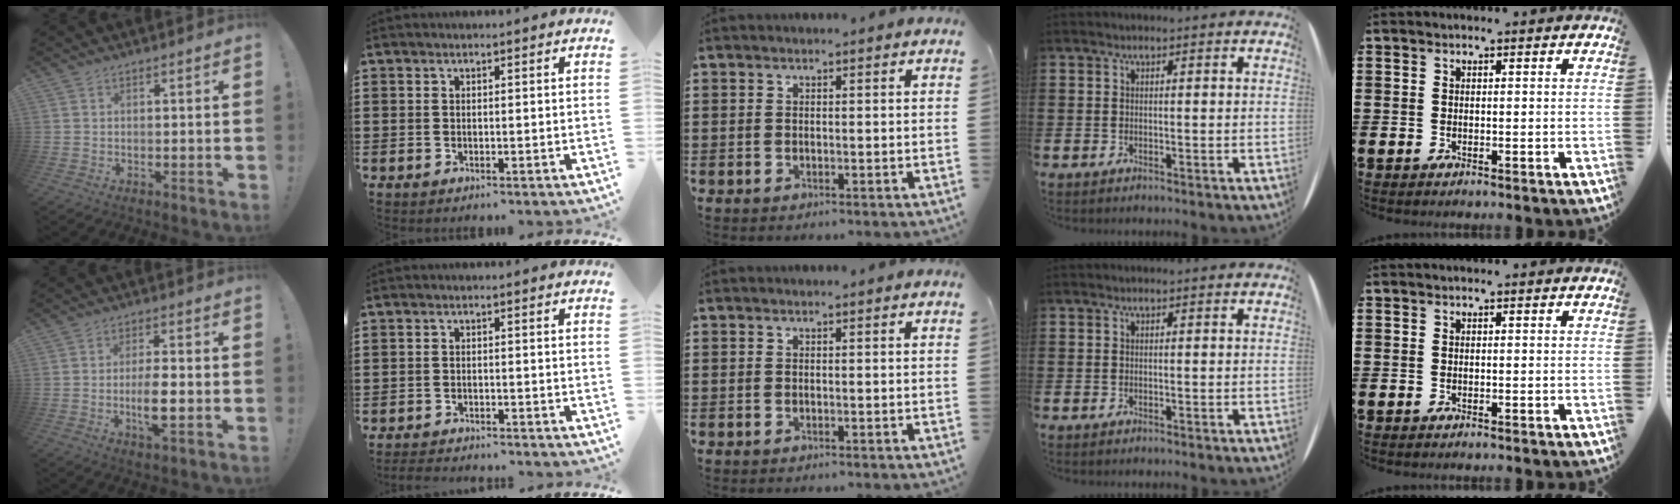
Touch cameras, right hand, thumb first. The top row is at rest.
{"thumb": {"total": 7.6, "force": [-1.9, 1.8, 7.1], "torque": [-0.127, -0.005, -0.035]}, "index": {"total": 1.9, "force": [-1.9, -0.1, 0.0], "torque": [-0.006, -0.002, -0.040]}}